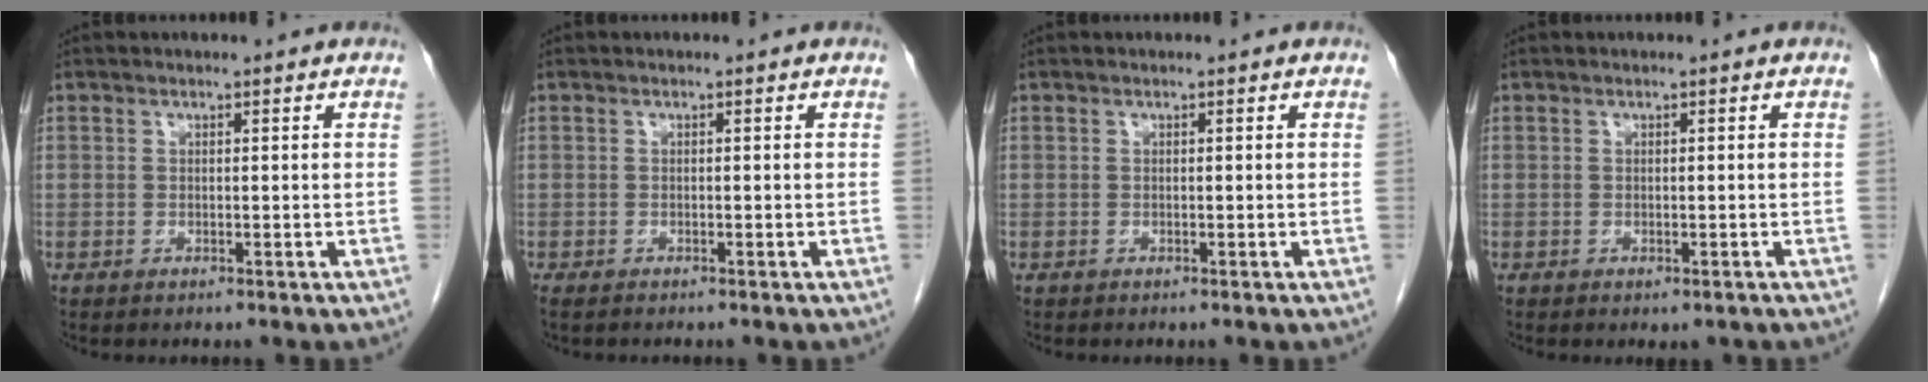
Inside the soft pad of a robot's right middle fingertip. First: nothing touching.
{"total": 1.7, "force": [-1.5, 0.4, 0.8], "torque": [-0.015, -0.006, -0.020]}
{"total": 0.0}
{"total": 0.9, "force": [-0.6, 0.5, 0.5], "torque": [-0.005, -0.001, -0.002]}